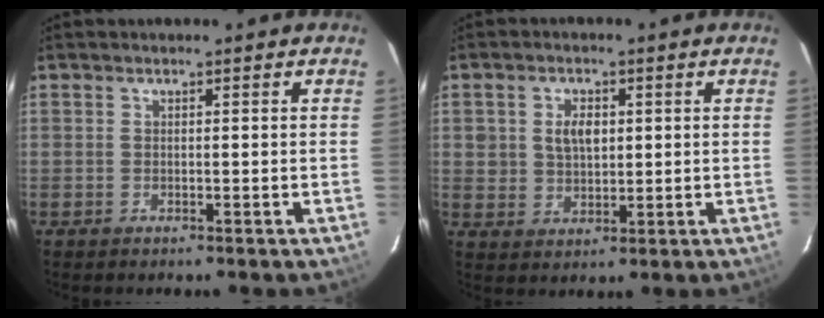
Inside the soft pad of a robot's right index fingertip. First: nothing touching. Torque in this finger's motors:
{"motor_torque": [0.13, 0.14, 0.09, 0.06]}